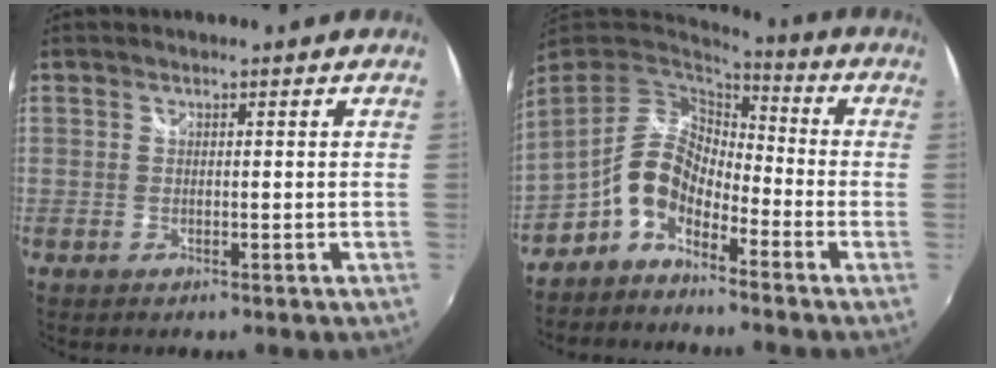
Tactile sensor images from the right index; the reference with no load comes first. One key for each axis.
{"total": 9.0, "fx": -4.9, "fy": 4.9, "fz": 5.8, "tx": -0.116, "ty": 0.020, "tz": -0.103}